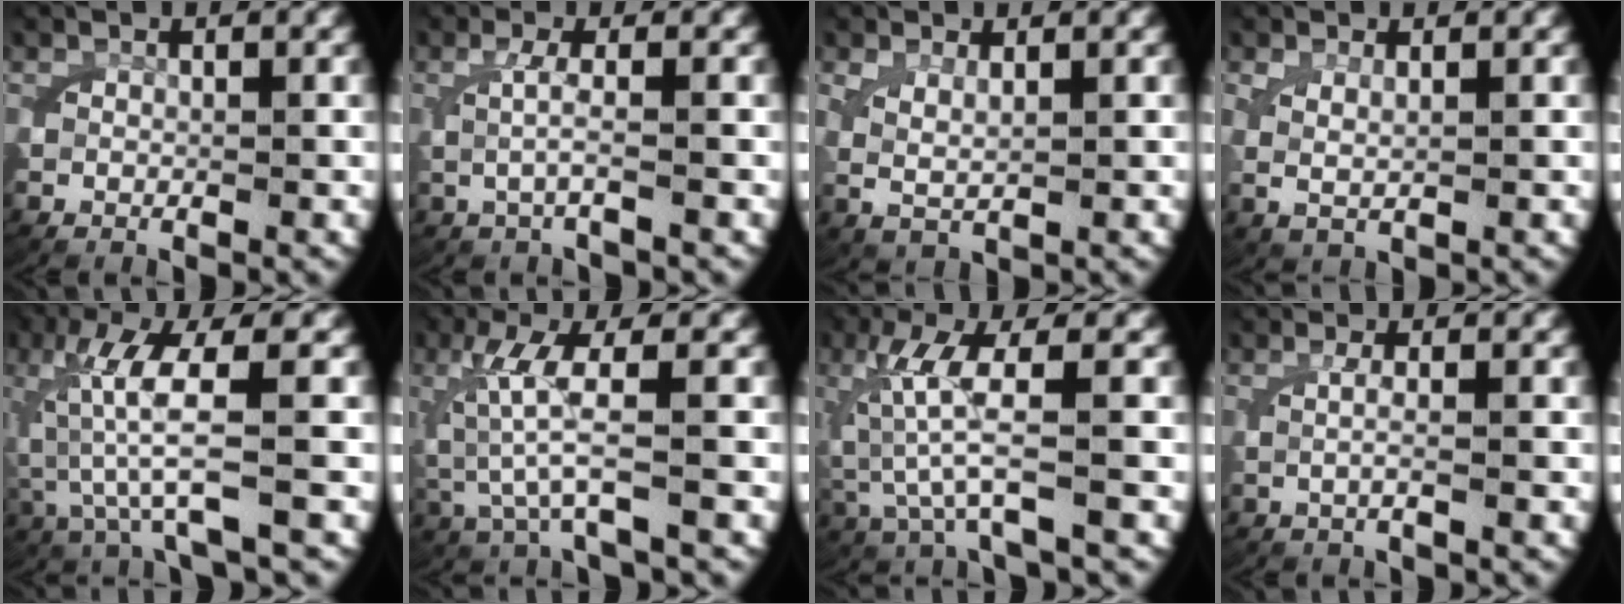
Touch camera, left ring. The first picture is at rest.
{"total": 2.3, "force": [0.2, 0.3, 2.3], "torque": [-0.058, -0.002, 0.005]}
{"total": 2.6, "force": [0.9, 1.6, 1.9], "torque": [-0.054, -0.009, 0.029]}
{"total": 1.7, "force": [0.8, 0.7, 1.3], "torque": [-0.036, -0.006, 0.025]}
{"total": 6.9, "force": [0.1, 2.2, 6.6], "torque": [-0.153, -0.011, 0.015]}
{"total": 5.3, "force": [0.2, 1.9, 4.9], "torque": [-0.129, -0.013, 0.015]}
{"total": 6.0, "force": [0.3, 2.1, 5.6], "torque": [-0.139, -0.011, 0.017]}
{"total": 1.8, "force": [0.0, 0.2, 1.8], "torque": [-0.049, -0.001, 0.000]}